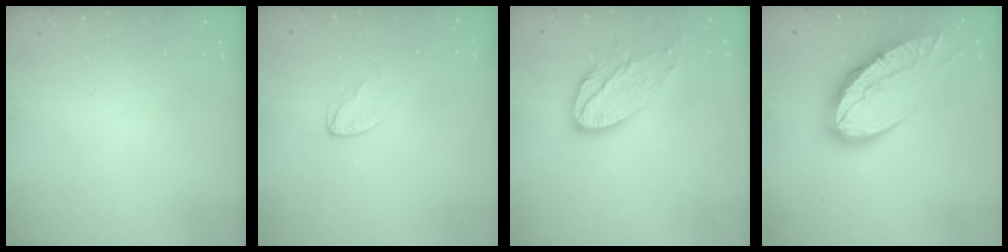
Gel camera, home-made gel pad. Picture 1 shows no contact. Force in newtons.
{"total": 4.1, "press": 4.1, "slide": 0.5}
{"total": 12.8, "press": 12.7, "slide": 0.8}
{"total": 19.3, "press": 19.1, "slide": 2.1}